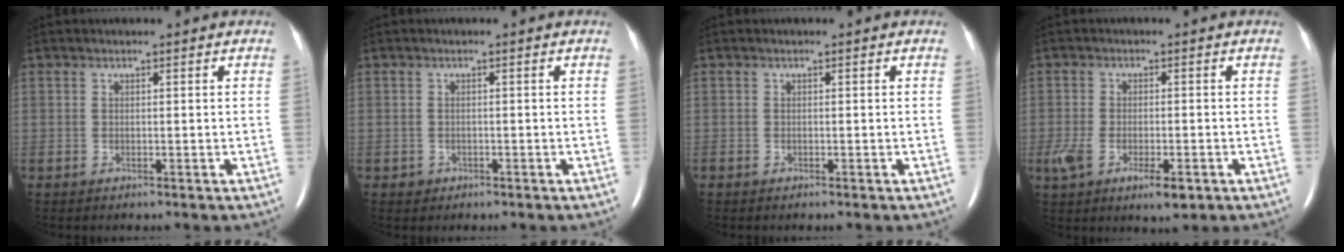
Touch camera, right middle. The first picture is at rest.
{"total": 1.1, "force": [-0.5, 0.9, 0.0], "torque": [-0.002, 0.004, -0.007]}
{"total": 0.0}
{"total": 7.3, "force": [-3.3, 2.7, 5.9], "torque": [-0.106, -0.014, -0.050]}